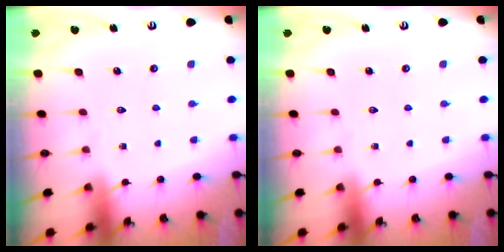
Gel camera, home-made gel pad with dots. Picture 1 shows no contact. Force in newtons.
{"total": 0.0}